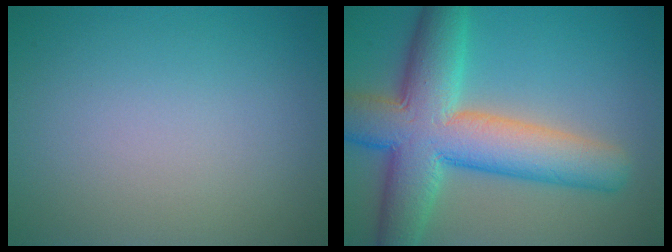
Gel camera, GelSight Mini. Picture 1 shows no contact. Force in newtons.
{"total": 11.2, "press": 11.2, "slide": 0.4}